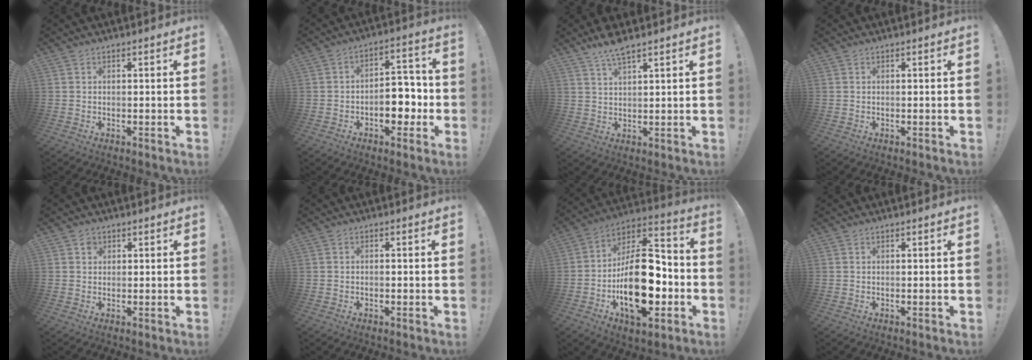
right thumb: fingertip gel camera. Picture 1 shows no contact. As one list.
[{"total": 11.1, "force": [-3.1, 6.9, 8.1], "torque": [-0.103, 0.022, -0.050]}, {"total": 5.4, "force": [4.3, 0.7, 3.2], "torque": [-0.055, -0.022, 0.073]}, {"total": 0.0}, {"total": 1.4, "force": [0.7, 1.2, 0.4], "torque": [0.000, -0.002, 0.010]}, {"total": 0.7, "force": [-0.5, 0.4, 0.3], "torque": [-0.012, 0.005, -0.007]}, {"total": 26.3, "force": [-5.9, 13.5, 21.8], "torque": [-0.375, 0.038, -0.085]}, {"total": 0.0}]